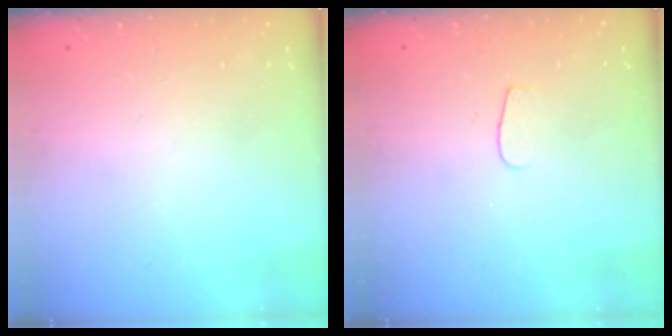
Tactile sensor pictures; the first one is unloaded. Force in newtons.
{"total": 3.5, "press": 3.5, "slide": 0.3}